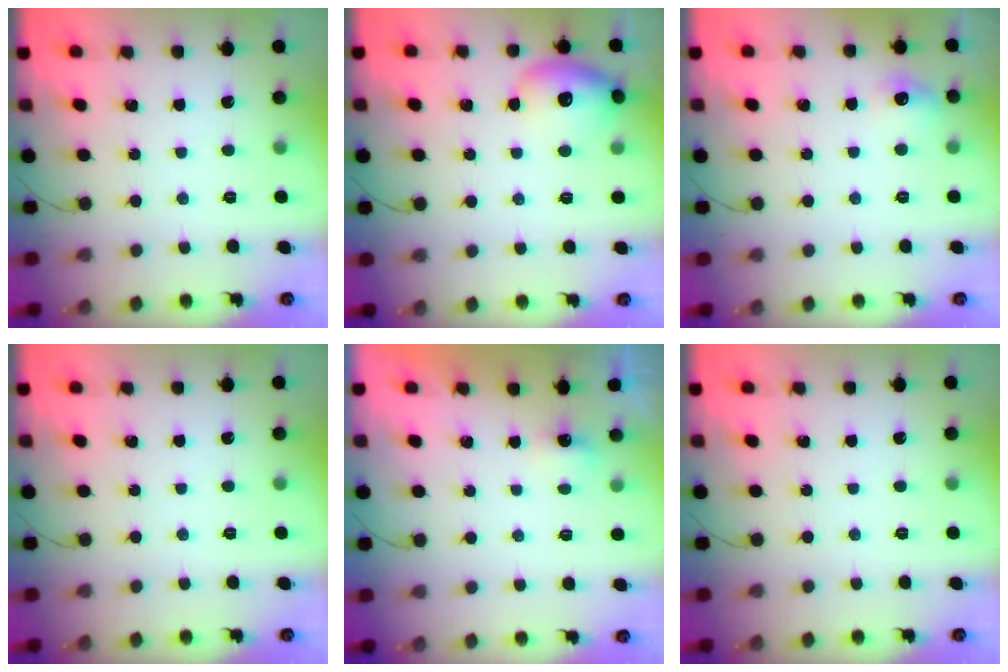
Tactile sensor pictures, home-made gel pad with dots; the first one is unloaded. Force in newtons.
{"total": 12.0, "press": 11.9, "slide": 1.5}
{"total": 6.9, "press": 6.7, "slide": 1.7}
{"total": 0.0}
{"total": 2.2, "press": 2.2, "slide": 0.5}
{"total": 0.0}